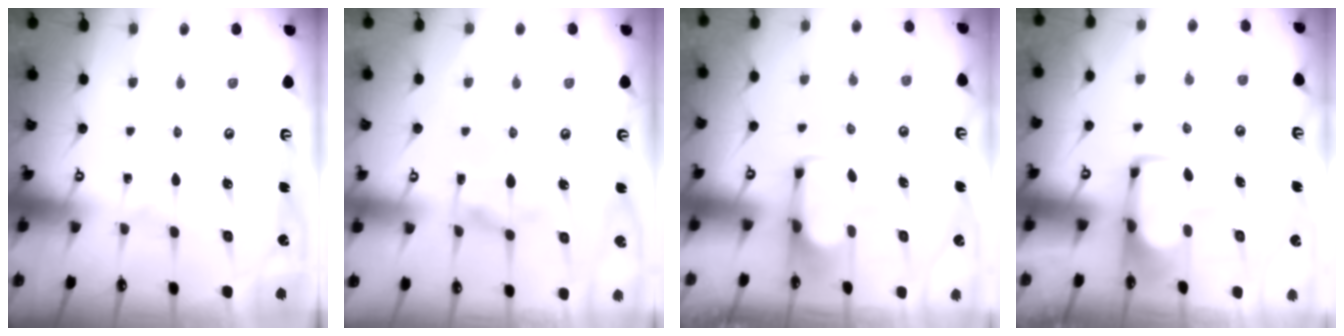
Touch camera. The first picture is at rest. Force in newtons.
{"total": 2.3, "press": 2.0, "slide": 1.2}
{"total": 2.8, "press": 2.7, "slide": 0.9}
{"total": 1.7, "press": 1.6, "slide": 0.5}